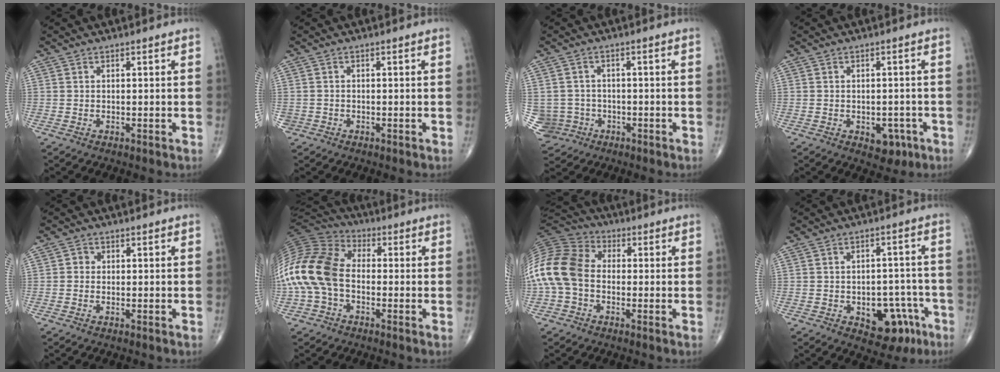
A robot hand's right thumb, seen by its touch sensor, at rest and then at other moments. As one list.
[{"total": 1.0, "force": [-0.4, 0.9, 0.0], "torque": [0.006, 0.006, -0.007]}, {"total": 6.3, "force": [-1.5, 6.1, 0.5], "torque": [-0.007, 0.016, -0.018]}, {"total": 4.5, "force": [-1.9, 3.1, 2.7], "torque": [-0.016, 0.011, -0.018]}, {"total": 1.0, "force": [-0.1, 0.9, 0.3], "torque": [0.003, 0.003, -0.004]}, {"total": 18.8, "force": [-2.5, 12.7, 13.6], "torque": [-0.309, 0.037, -0.054]}, {"total": 15.3, "force": [-1.7, 11.1, 10.3], "torque": [-0.224, 0.033, -0.041]}, {"total": 10.6, "force": [-4.7, 6.5, 6.9], "torque": [-0.052, 0.040, -0.053]}]